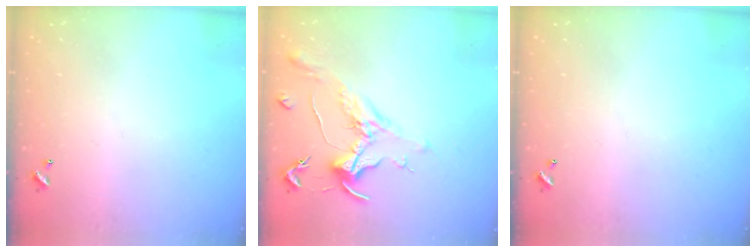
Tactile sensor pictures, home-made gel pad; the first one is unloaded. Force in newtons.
{"total": 1.8, "press": 1.5, "slide": 0.9}
{"total": 0.0}